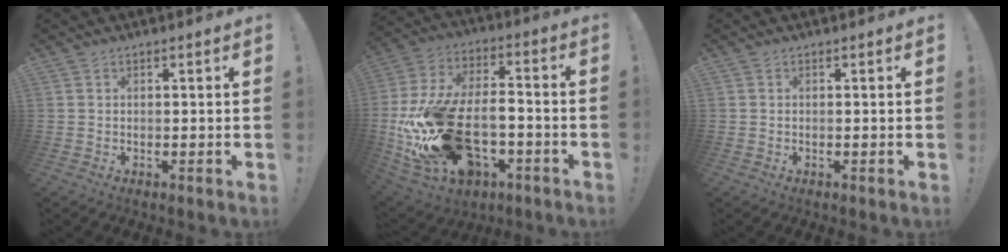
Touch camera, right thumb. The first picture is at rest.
{"total": 26.5, "force": [-7.0, 17.3, 18.7], "torque": [-0.352, 0.028, -0.095]}
{"total": 0.0}